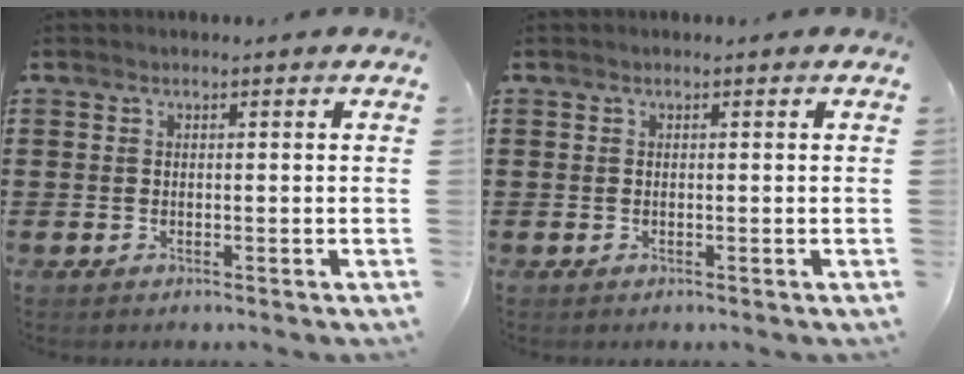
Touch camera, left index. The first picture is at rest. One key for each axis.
{"total": 0.0}